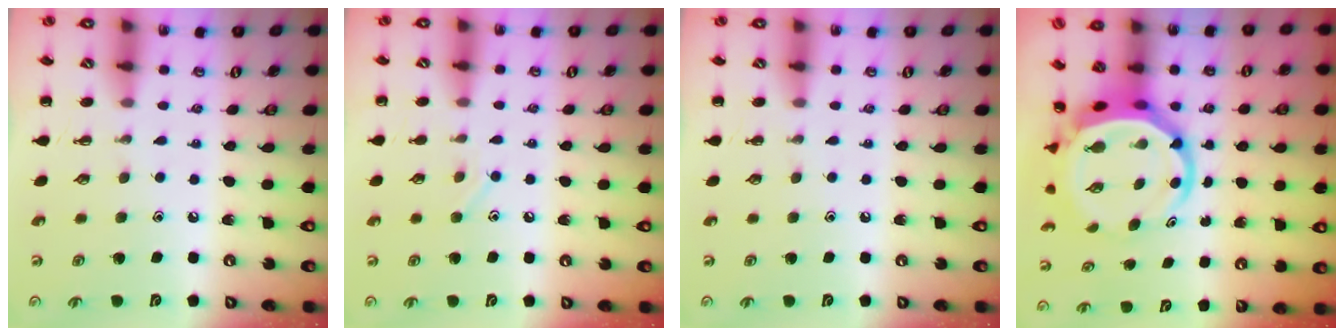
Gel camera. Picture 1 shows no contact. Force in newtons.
{"total": 6.5, "press": 6.3, "slide": 1.7}
{"total": 0.0}
{"total": 8.3, "press": 8.0, "slide": 2.4}